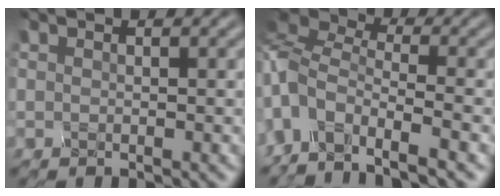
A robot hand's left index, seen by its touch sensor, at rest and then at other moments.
{"total": 7.2, "force": [-6.0, 2.4, 3.1], "torque": [-0.072, -0.005, -0.120]}